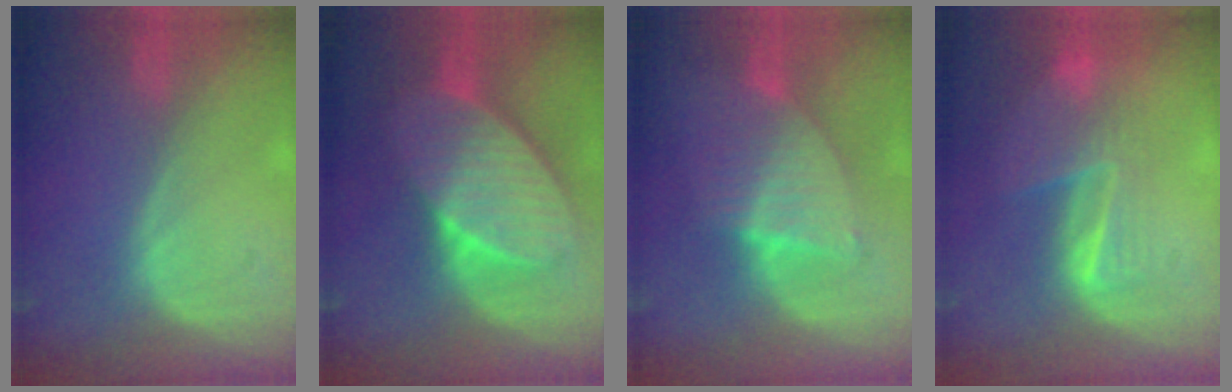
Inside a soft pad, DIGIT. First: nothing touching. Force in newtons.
{"total": 10.6, "press": 10.5, "slide": 0.8}
{"total": 6.3, "press": 6.3, "slide": 0.6}
{"total": 7.7, "press": 6.8, "slide": 3.6}